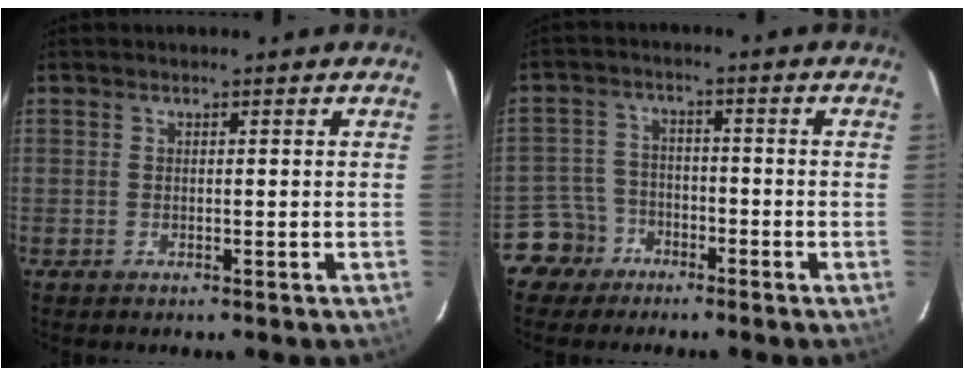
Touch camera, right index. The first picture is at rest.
{"total": 6.1, "force": [-4.0, 4.6, 0.0], "torque": [-0.016, 0.027, -0.078]}